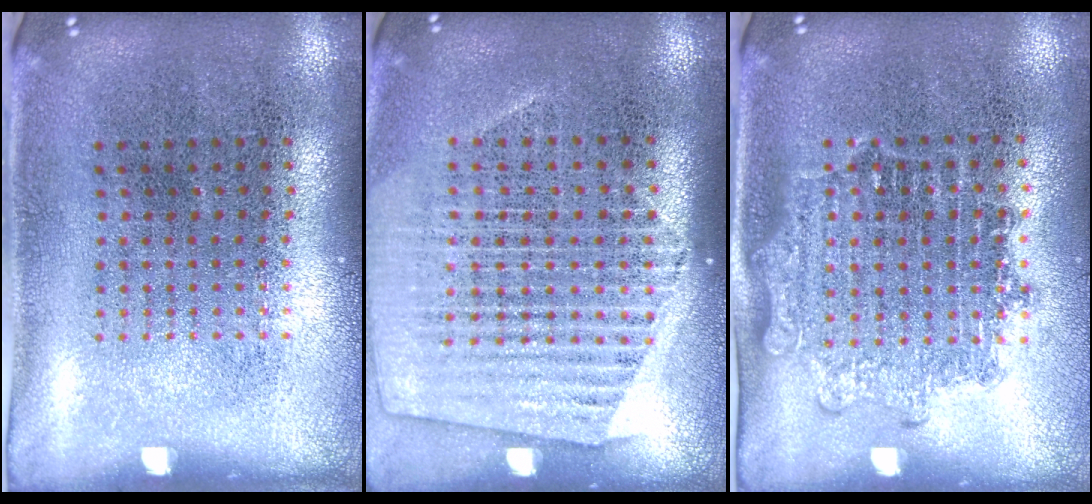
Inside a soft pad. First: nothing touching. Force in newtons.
{"total": 1.5, "press": 1.5, "slide": 0.5}
{"total": 1.4, "press": 1.2, "slide": 0.7}